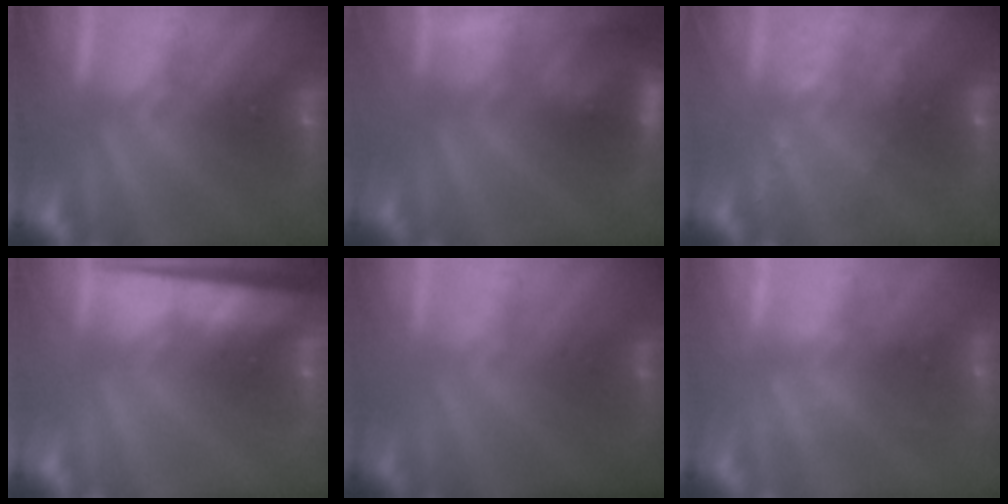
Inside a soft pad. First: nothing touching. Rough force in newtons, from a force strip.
{"total": 8.6}
{"total": 2.2}
{"total": 9.0}
{"total": 1.4}
{"total": 2.3}